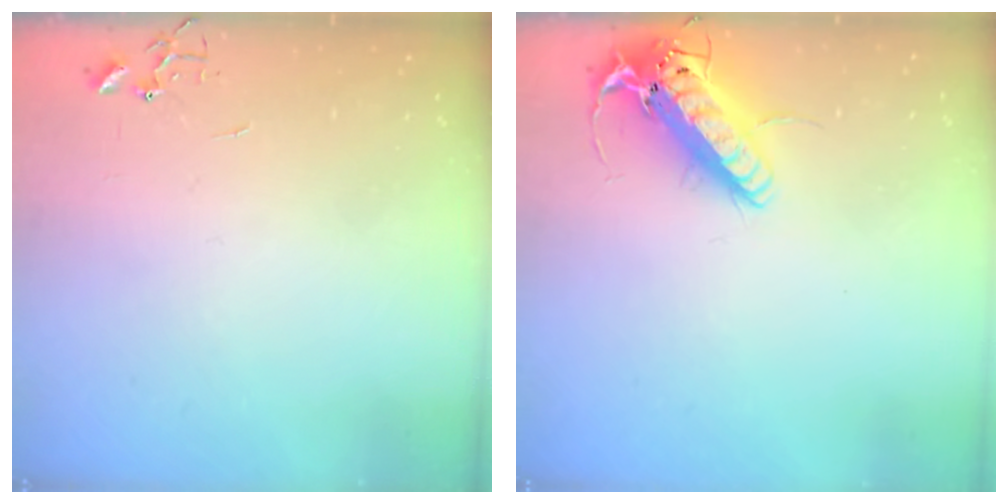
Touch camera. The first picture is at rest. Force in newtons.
{"total": 16.7, "press": 16.4, "slide": 3.1}